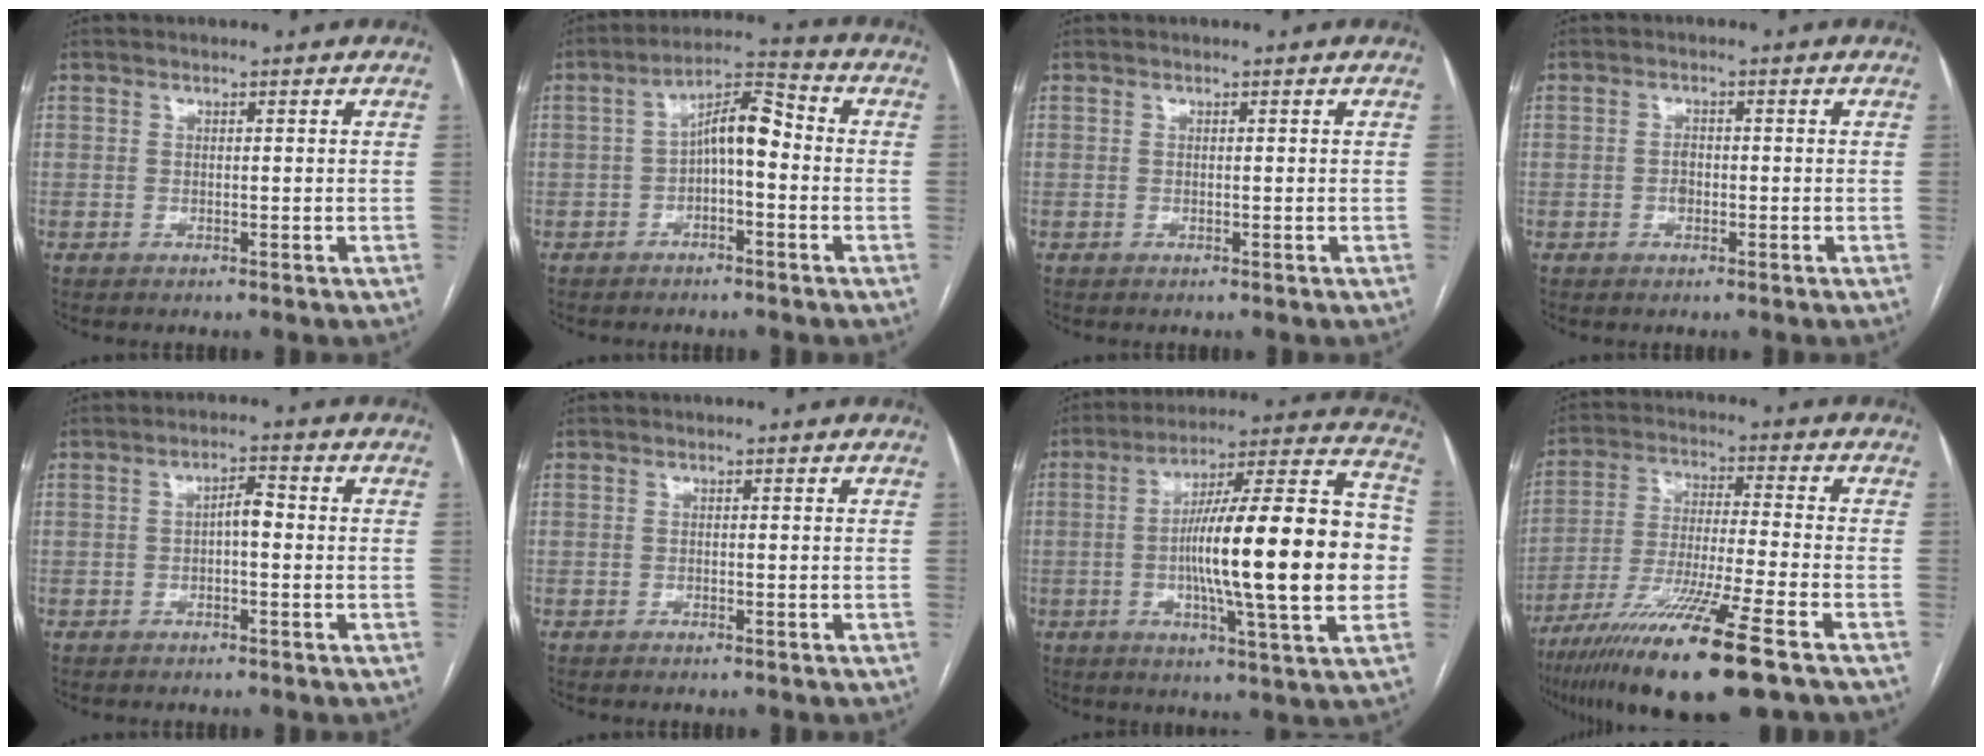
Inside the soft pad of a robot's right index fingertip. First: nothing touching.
{"total": 7.5, "force": [-0.7, 2.5, 7.0], "torque": [-0.123, 0.035, -0.014]}
{"total": 0.0}
{"total": 1.7, "force": [-0.4, 1.1, 1.2], "torque": [-0.020, 0.004, -0.006]}
{"total": 2.7, "force": [-0.4, 0.9, 2.5], "torque": [-0.040, 0.011, -0.006]}
{"total": 0.0}
{"total": 24.0, "force": [-2.2, 2.2, 23.8], "torque": [-0.328, 0.022, -0.038]}
{"total": 17.5, "force": [-11.0, -0.2, 13.6], "torque": [-0.250, -0.052, -0.196]}